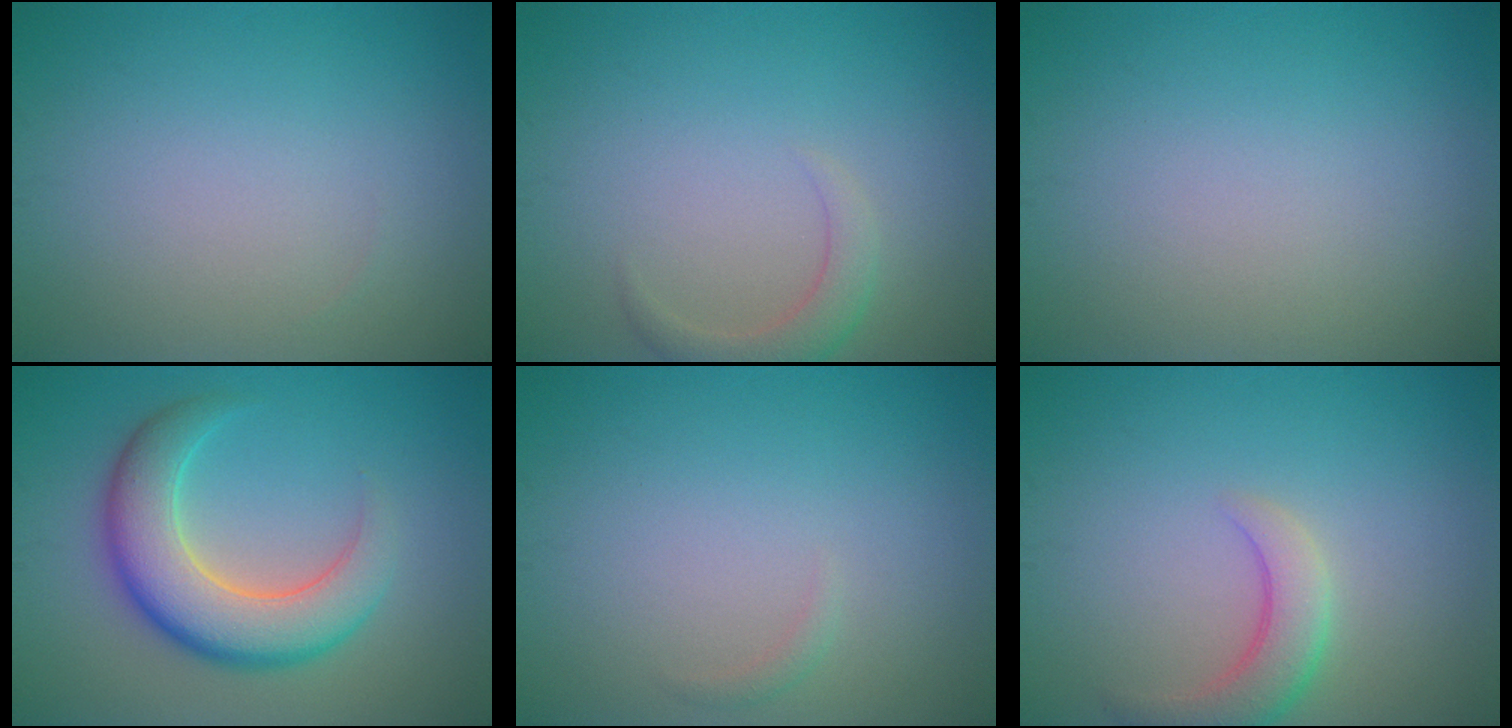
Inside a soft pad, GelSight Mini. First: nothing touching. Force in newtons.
{"total": 2.2, "press": 2.2, "slide": 0.2}
{"total": 0.0}
{"total": 7.3, "press": 7.3, "slide": 0.4}
{"total": 0.6, "press": 0.6, "slide": 0.1}
{"total": 3.5, "press": 3.5, "slide": 0.4}